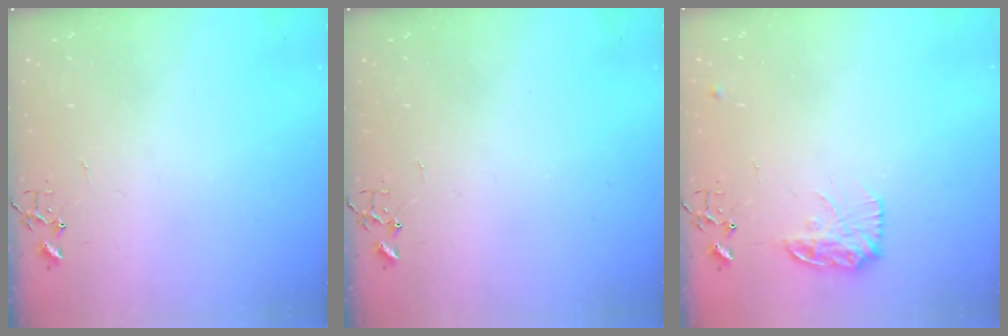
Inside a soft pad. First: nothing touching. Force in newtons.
{"total": 0.0}
{"total": 12.3, "press": 12.3, "slide": 0.5}